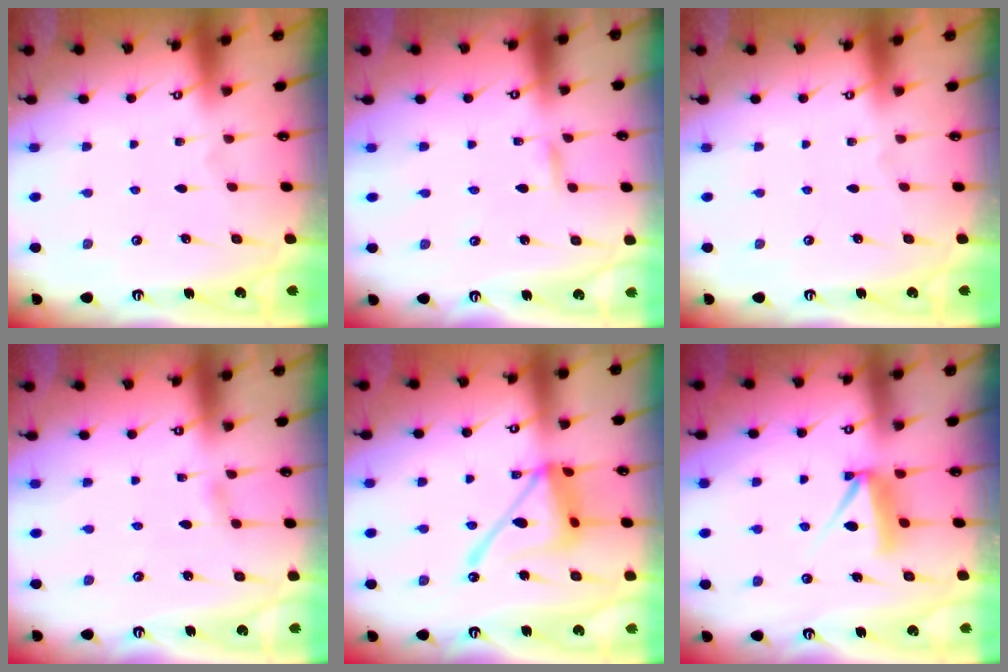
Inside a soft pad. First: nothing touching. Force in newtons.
{"total": 1.7, "press": 1.7, "slide": 0.1}
{"total": 0.0}
{"total": 2.2, "press": 2.2, "slide": 0.3}
{"total": 15.6, "press": 15.5, "slide": 1.4}
{"total": 7.4, "press": 7.4, "slide": 0.7}